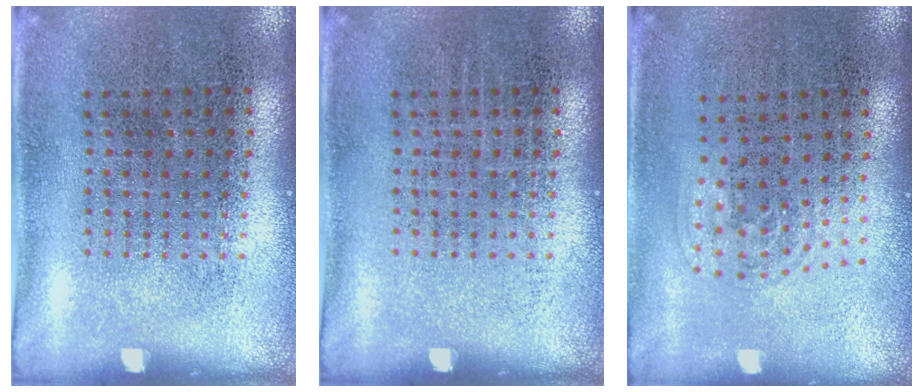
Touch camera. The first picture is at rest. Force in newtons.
{"total": 0.0}
{"total": 0.9, "press": 0.7, "slide": 0.6}